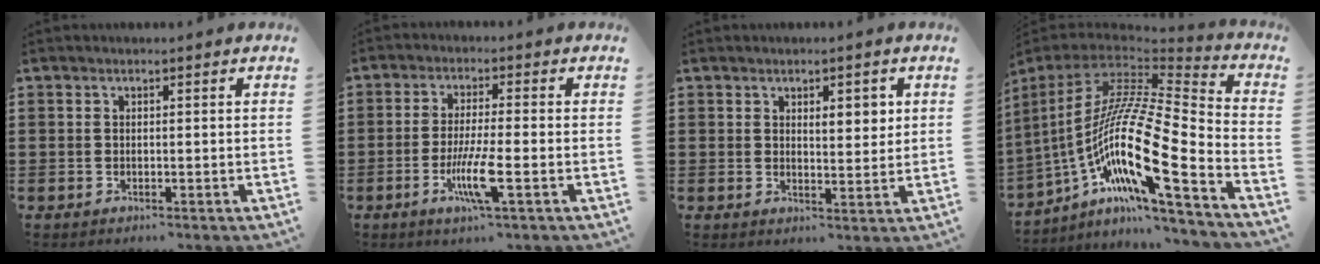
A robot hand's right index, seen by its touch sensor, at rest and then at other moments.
{"total": 7.0, "force": [-2.5, 0.7, 6.5], "torque": [-0.127, -0.016, -0.046]}
{"total": 3.6, "force": [1.6, 1.6, 2.8], "torque": [-0.034, 0.000, 0.020]}
{"total": 17.4, "force": [-5.5, 4.3, 15.9], "torque": [-0.349, -0.023, -0.117]}